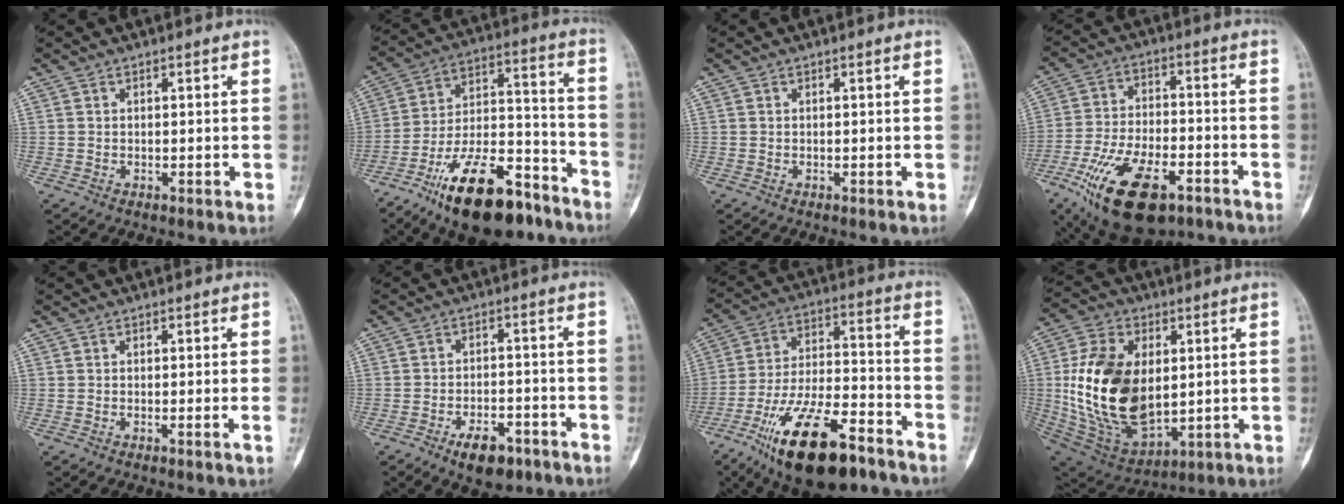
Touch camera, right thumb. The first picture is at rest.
{"total": 22.1, "force": [-14.4, 8.7, 14.4], "torque": [-0.234, 0.088, -0.242]}
{"total": 0.0}
{"total": 19.4, "force": [-10.2, 8.9, 14.0], "torque": [-0.272, 0.030, -0.167]}
{"total": 0.9, "force": [-0.2, -0.4, 0.8], "torque": [-0.006, 0.000, -0.006]}
{"total": 7.7, "force": [-4.6, 3.6, 4.9], "torque": [-0.066, 0.023, -0.068]}
{"total": 22.1, "force": [-13.4, 7.9, 15.6], "torque": [-0.286, 0.063, -0.231]}
{"total": 22.9, "force": [1.6, 13.9, 18.1], "torque": [-0.333, -0.016, 0.047]}